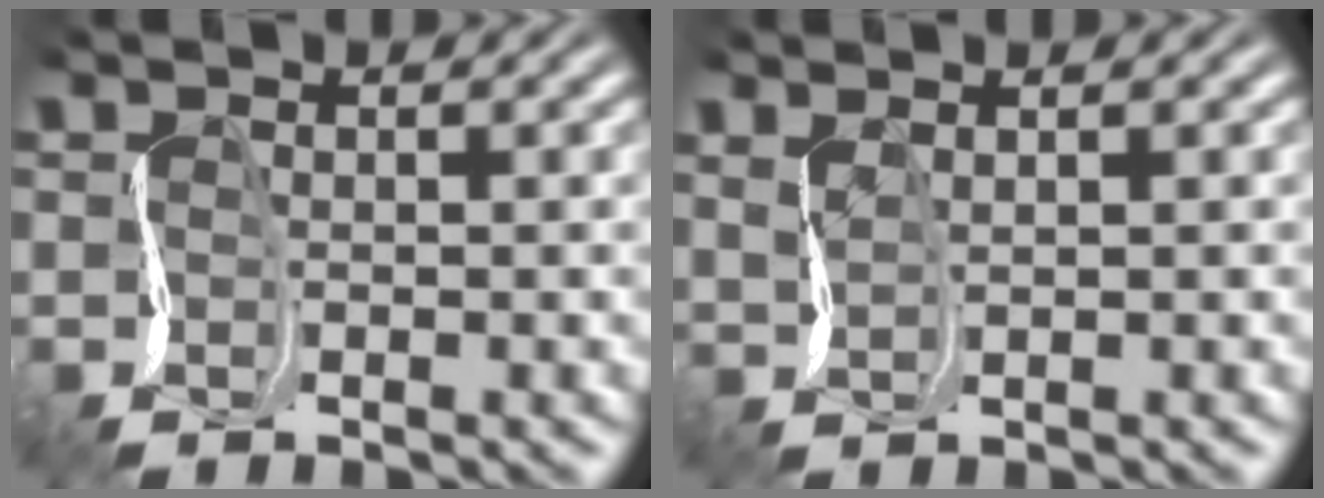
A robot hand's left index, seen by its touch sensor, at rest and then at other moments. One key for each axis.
{"total": 1.7, "fx": 1.7, "fy": 0.5, "fz": 0.0, "tx": -0.008, "ty": 0.023, "tz": 0.013}